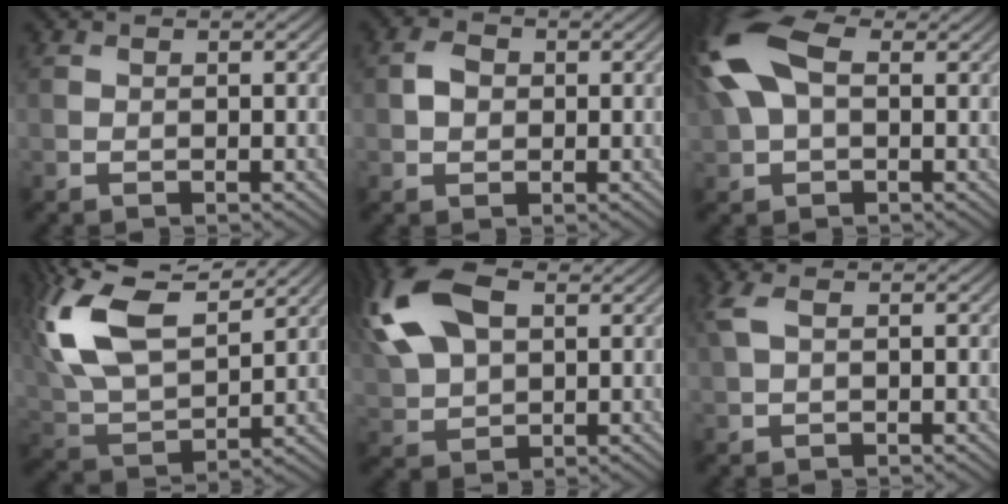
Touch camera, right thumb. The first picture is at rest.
{"total": 2.2, "force": [0.1, 1.8, 1.3], "torque": [-0.029, 0.002, -0.004]}
{"total": 12.4, "force": [2.8, 7.1, 9.8], "torque": [-0.253, 0.021, 0.040]}
{"total": 14.8, "force": [6.9, 7.2, 10.9], "torque": [-0.267, 0.018, 0.134]}
{"total": 14.4, "force": [5.2, 8.3, 10.6], "torque": [-0.272, 0.027, 0.098]}
{"total": 2.4, "force": [0.9, 0.9, 2.0], "torque": [-0.057, 0.010, 0.017]}